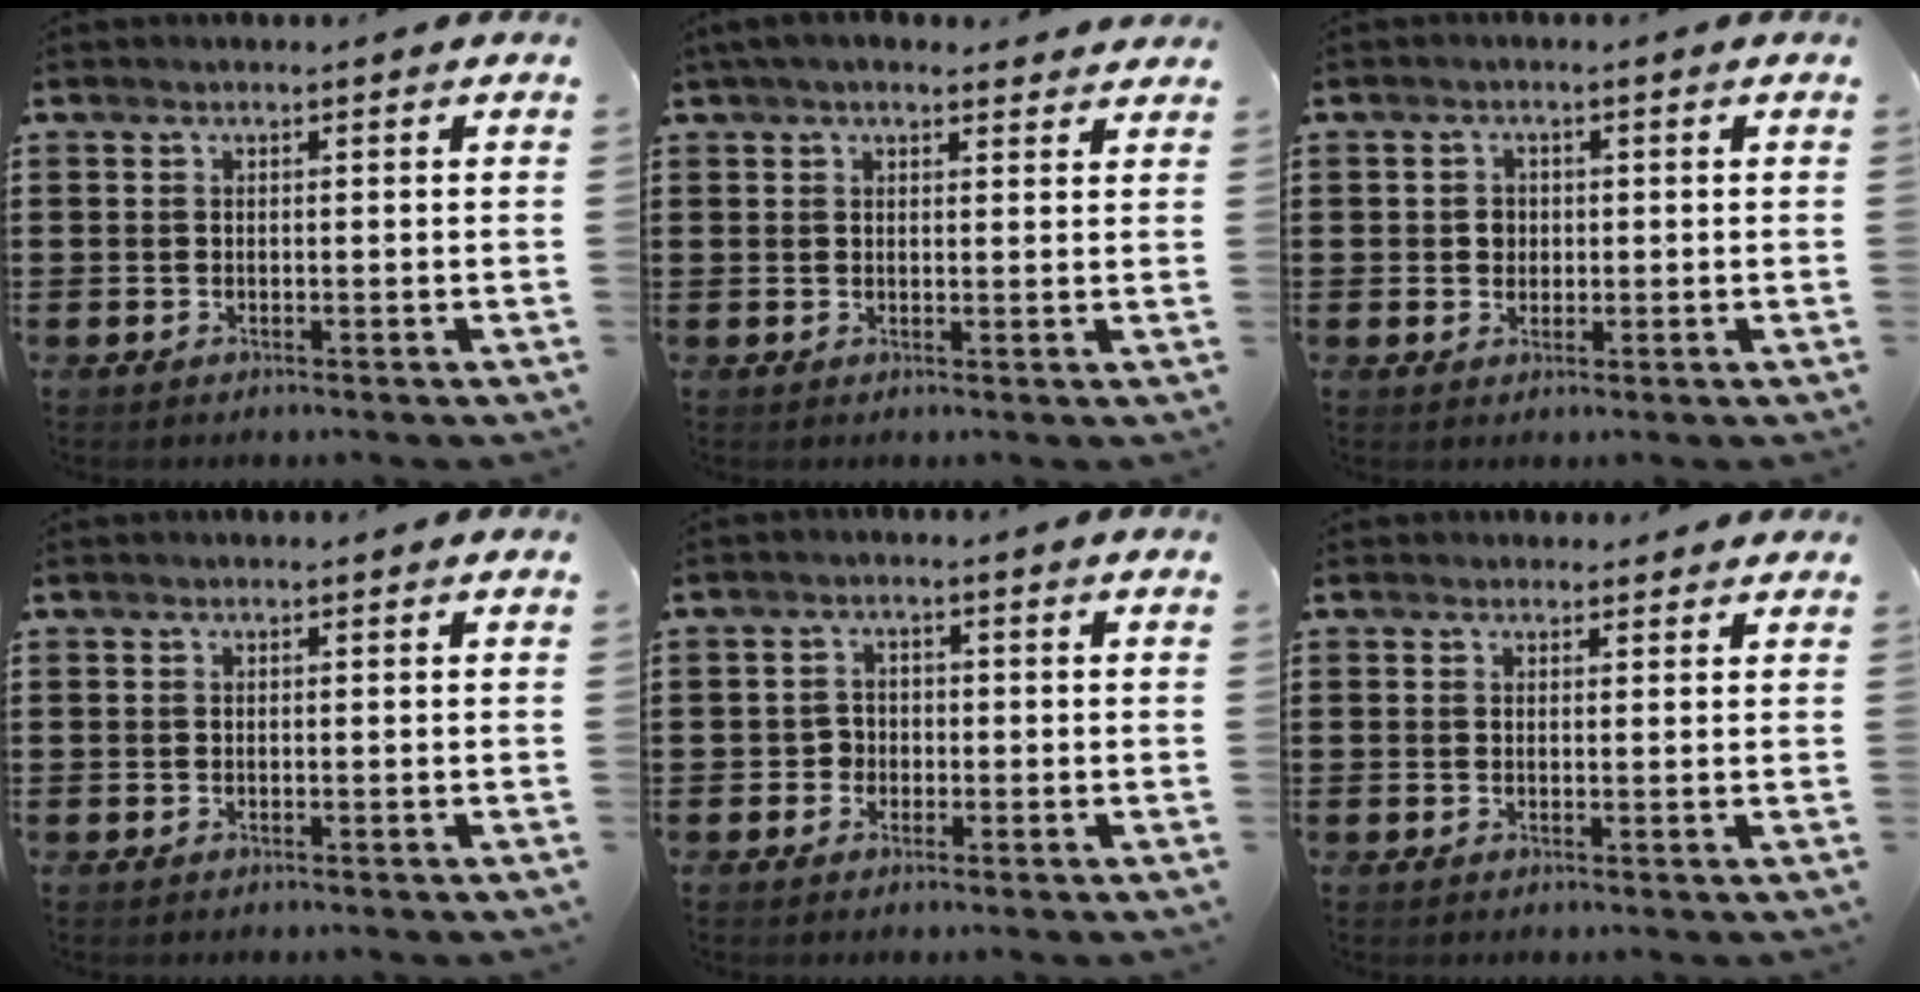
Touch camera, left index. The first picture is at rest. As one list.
[{"total": 3.3, "force": [2.8, 0.8, 1.5], "torque": [-0.037, 0.002, 0.052]}, {"total": 1.9, "force": [0.2, 1.7, 0.8], "torque": [-0.022, 0.009, 0.002]}, {"total": 0.0}, {"total": 2.3, "force": [-0.7, 2.1, 0.7], "torque": [-0.020, 0.005, -0.017]}, {"total": 1.5, "force": [1.3, 0.7, 0.1], "torque": [-0.005, 0.005, 0.026]}]